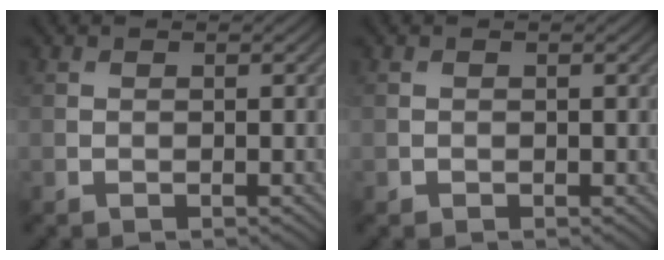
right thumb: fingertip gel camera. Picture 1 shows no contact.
{"total": 0.0}